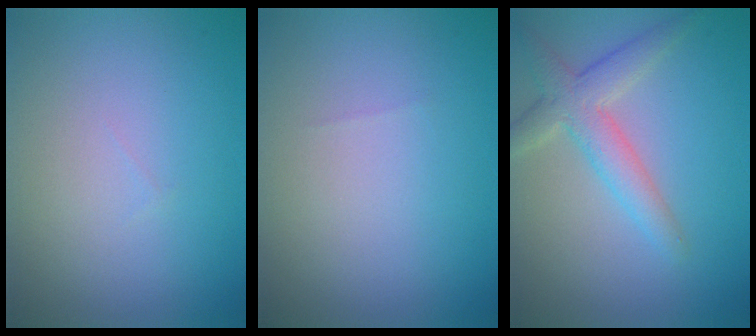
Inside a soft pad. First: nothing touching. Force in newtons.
{"total": 0.0}
{"total": 3.7, "press": 3.7, "slide": 0.3}